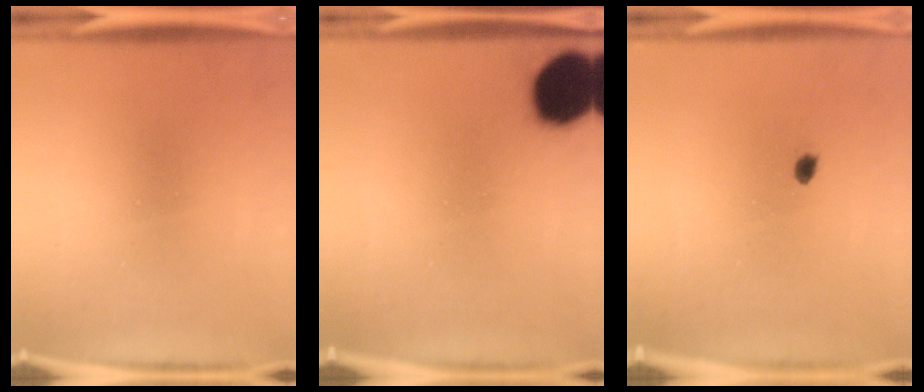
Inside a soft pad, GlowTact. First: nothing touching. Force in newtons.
{"total": 16.4}
{"total": 1.1}